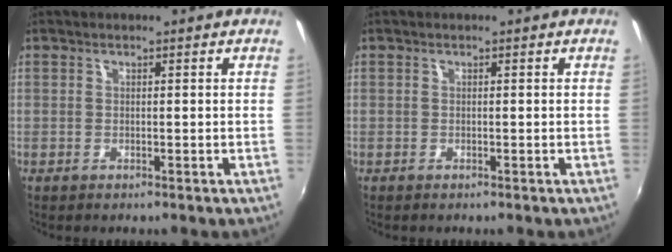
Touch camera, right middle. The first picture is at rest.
{"total": 0.0}